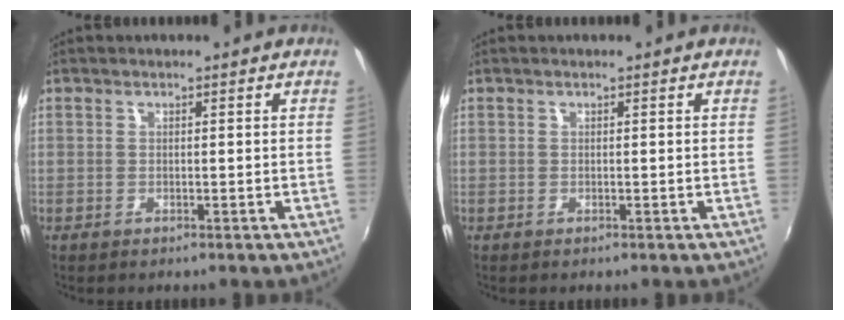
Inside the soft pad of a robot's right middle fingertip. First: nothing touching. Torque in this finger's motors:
{"motor_torque": [-0.12, -0.03, -0.01, 0.01]}